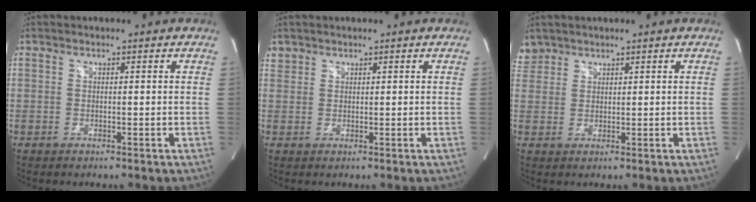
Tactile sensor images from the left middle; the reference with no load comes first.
{"total": 1.3, "force": [1.1, 0.8, -0.1], "torque": [0.008, 0.009, 0.018]}
{"total": 2.9, "force": [2.5, 1.4, -0.2], "torque": [0.006, 0.012, 0.051]}